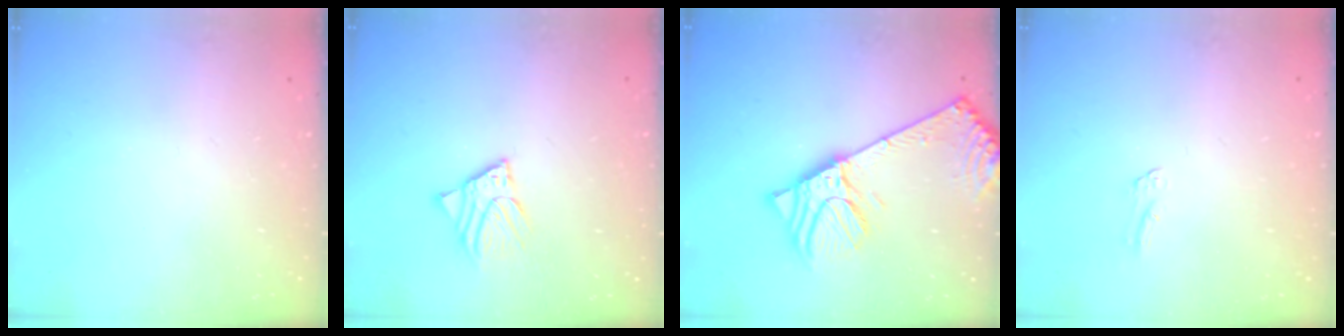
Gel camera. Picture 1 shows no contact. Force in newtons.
{"total": 5.5, "press": 5.5, "slide": 0.6}
{"total": 13.3, "press": 13.1, "slide": 2.6}
{"total": 3.0, "press": 3.0, "slide": 0.4}